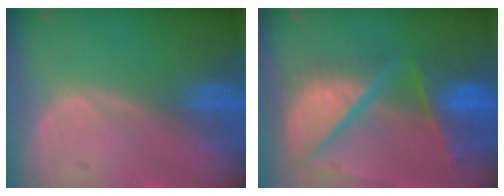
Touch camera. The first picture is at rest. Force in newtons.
{"total": 11.0, "press": 9.2, "slide": 6.1}